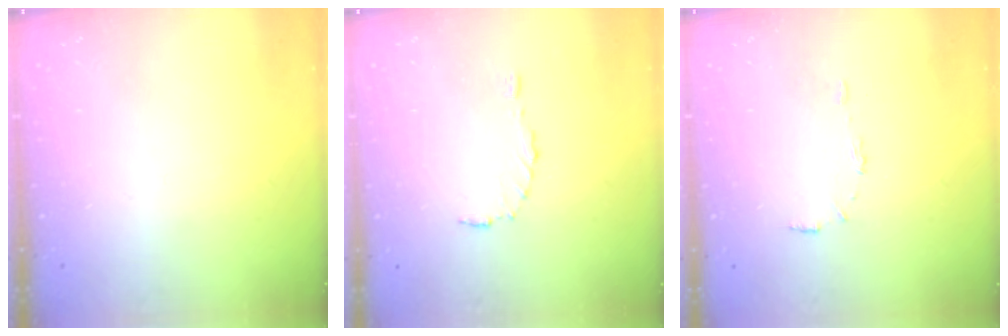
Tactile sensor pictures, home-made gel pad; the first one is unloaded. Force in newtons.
{"total": 3.1, "press": 3.1, "slide": 0.4}
{"total": 5.2, "press": 5.1, "slide": 0.4}